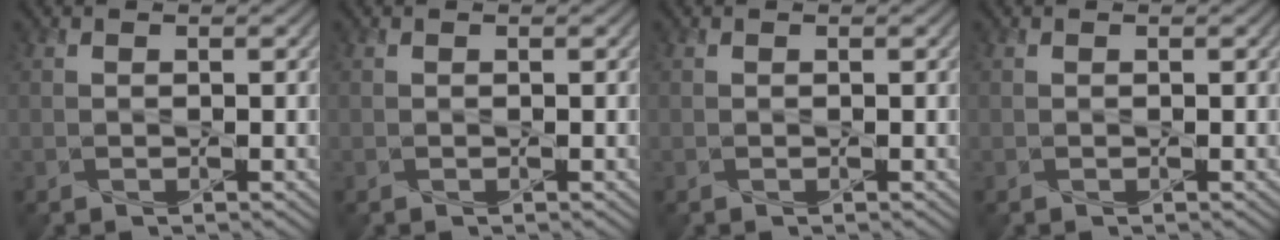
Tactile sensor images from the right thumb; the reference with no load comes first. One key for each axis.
{"total": 0.0}
{"total": 0.0}
{"total": 0.0}